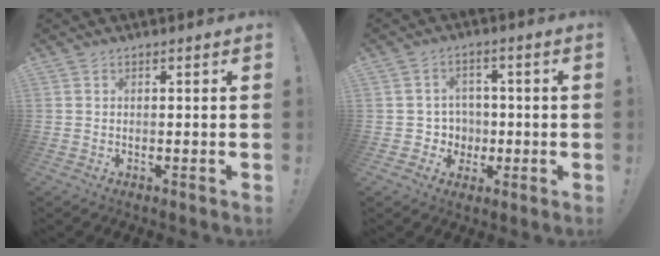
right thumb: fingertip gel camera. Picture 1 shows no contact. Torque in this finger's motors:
{"motor_torque": [0.26, -0.24, -0.08, 0.13, 0.03]}